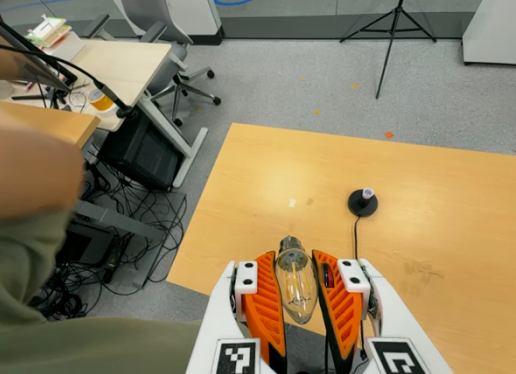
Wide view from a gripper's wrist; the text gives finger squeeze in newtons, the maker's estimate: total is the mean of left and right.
{"total": 19.8, "left": 21.6, "right": 18.0}